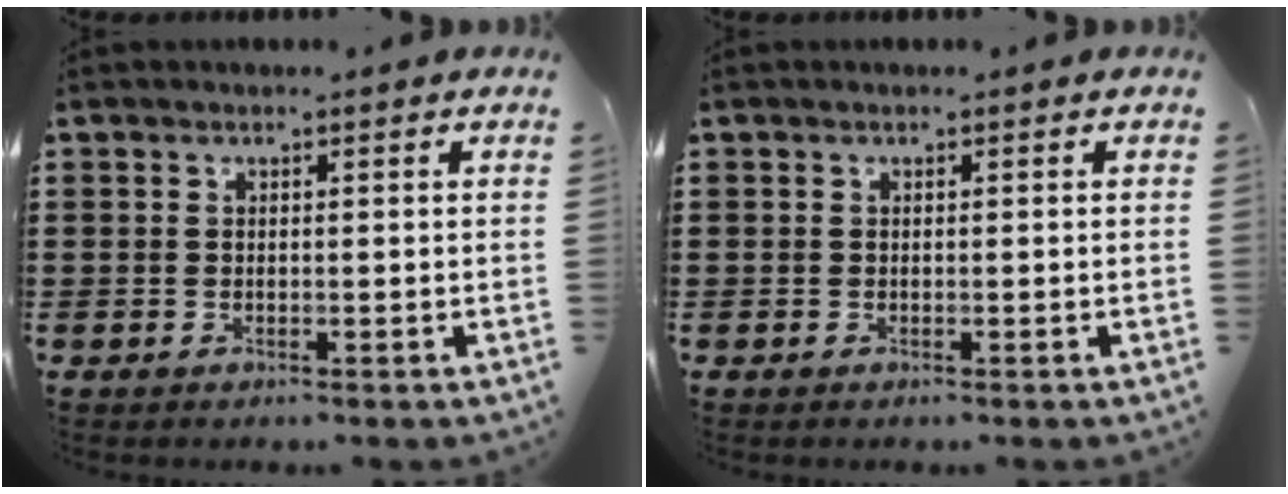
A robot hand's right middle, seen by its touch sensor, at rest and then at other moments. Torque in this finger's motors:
{"motor_torque": [0.14, -0.07, -0.02, -0.01]}